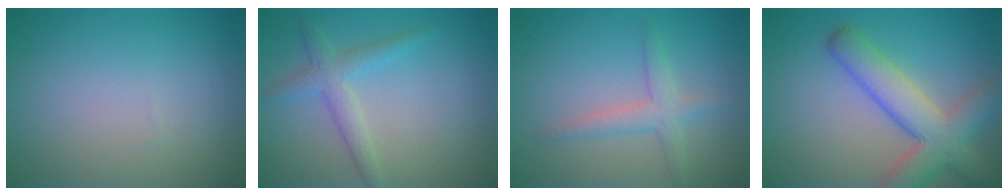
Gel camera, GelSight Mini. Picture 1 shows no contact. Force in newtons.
{"total": 2.7, "press": 2.7, "slide": 0.1}
{"total": 2.4, "press": 2.4, "slide": 0.1}
{"total": 7.1, "press": 7.0, "slide": 0.4}